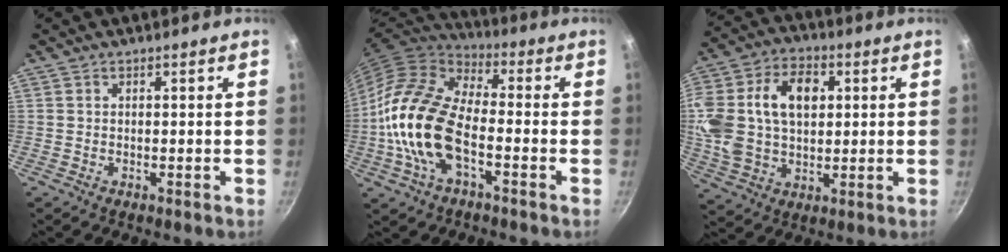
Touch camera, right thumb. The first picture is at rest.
{"total": 18.4, "force": [-4.3, 9.6, 15.0], "torque": [-0.278, 0.032, -0.098]}
{"total": 21.7, "force": [4.3, 14.9, 15.1], "torque": [-0.305, 0.019, 0.074]}